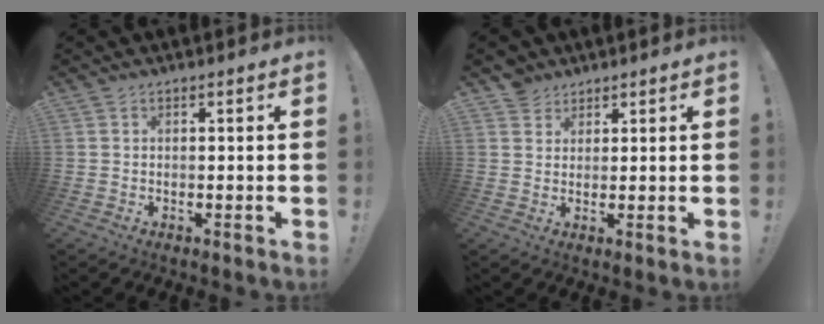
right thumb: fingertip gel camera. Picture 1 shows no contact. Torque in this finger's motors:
{"motor_torque": [-0.58, 0.28, 0.16, -0.21, 0.00]}